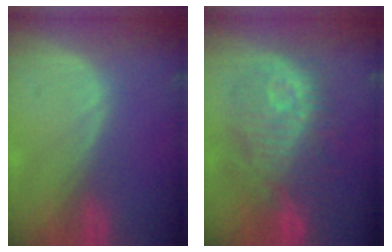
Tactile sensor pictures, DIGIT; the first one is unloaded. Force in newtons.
{"total": 10.5, "press": 10.2, "slide": 2.3}